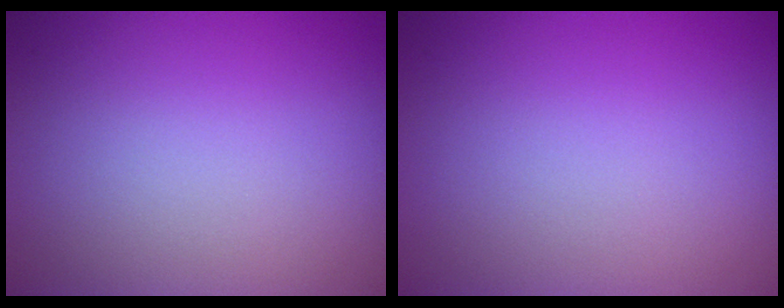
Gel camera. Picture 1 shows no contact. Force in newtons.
{"total": 0.0}